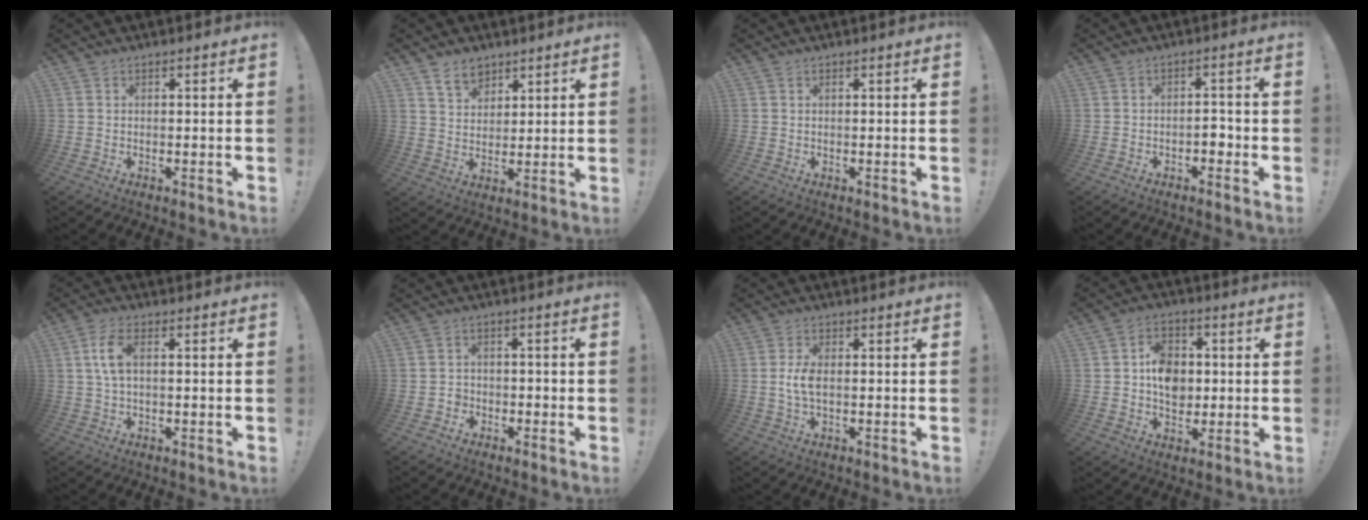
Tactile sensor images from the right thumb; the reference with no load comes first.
{"total": 7.1, "force": [5.2, 4.5, 1.9], "torque": [-0.022, -0.031, 0.096]}
{"total": 0.0}
{"total": 3.3, "force": [-1.8, 1.9, 2.1], "torque": [-0.031, 0.010, -0.033]}
{"total": 6.6, "force": [0.9, 3.0, 5.8], "torque": [-0.117, 0.001, 0.014]}
{"total": 3.1, "force": [-2.0, 2.3, 0.6], "torque": [-0.014, 0.011, -0.035]}
{"total": 4.7, "force": [-0.3, 2.2, 4.1], "torque": [-0.079, 0.008, -0.006]}
{"total": 10.1, "force": [0.4, 8.3, 5.8], "torque": [-0.071, 0.011, 0.013]}